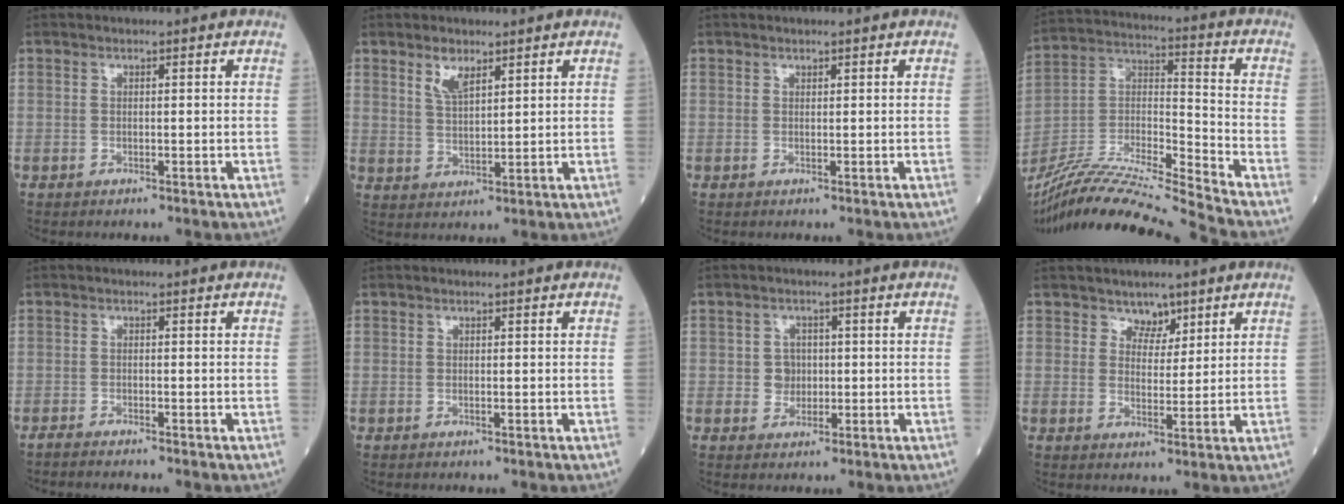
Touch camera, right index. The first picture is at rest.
{"total": 3.8, "force": [2.5, 1.3, 2.5], "torque": [-0.052, 0.001, 0.052]}
{"total": 0.0}
{"total": 20.5, "force": [-18.8, -2.1, 7.9], "torque": [-0.166, -0.009, -0.338]}
{"total": 3.9, "force": [-3.5, -0.1, 1.7], "torque": [-0.025, -0.005, -0.049]}
{"total": 0.0}
{"total": 2.5, "force": [-0.1, 2.3, 0.9], "torque": [-0.007, 0.005, -0.001]}
{"total": 2.9, "force": [2.3, 1.7, 0.5], "torque": [0.001, -0.004, 0.037]}